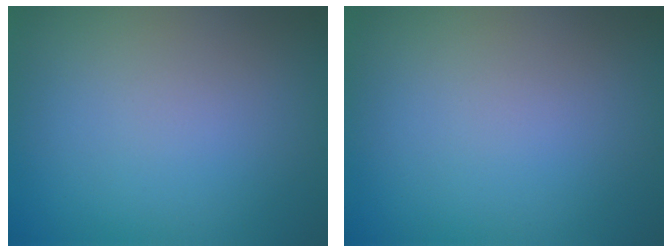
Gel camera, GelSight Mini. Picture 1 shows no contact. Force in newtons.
{"total": 0.0}